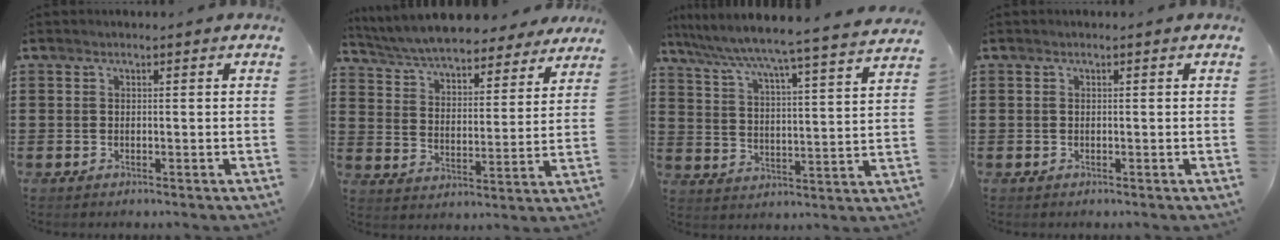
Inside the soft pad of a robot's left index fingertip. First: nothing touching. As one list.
[{"total": 6.7, "force": [6.4, 0.3, 1.8], "torque": [-0.064, -0.037, 0.114]}, {"total": 5.1, "force": [4.5, -1.3, 2.2], "torque": [-0.064, -0.051, 0.063]}, {"total": 0.0}]